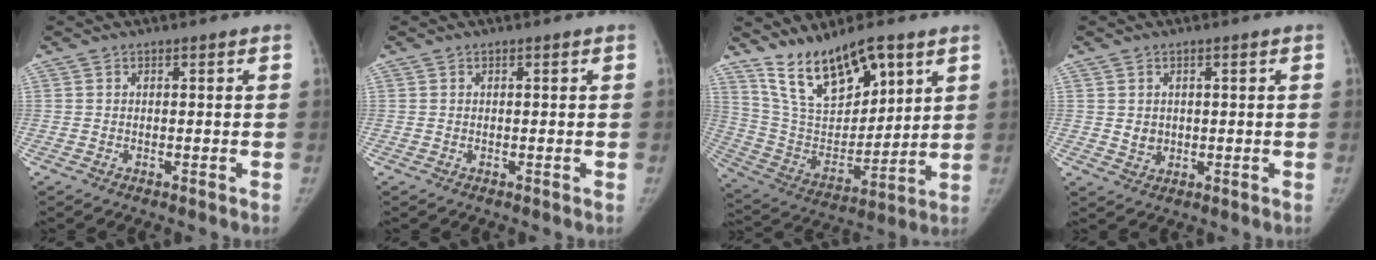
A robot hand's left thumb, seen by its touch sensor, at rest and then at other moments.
{"total": 0.0}
{"total": 17.8, "force": [11.4, 7.5, 11.4], "torque": [-0.157, -0.058, 0.224]}
{"total": 2.7, "force": [0.4, 2.4, 1.2], "torque": [-0.009, -0.003, 0.013]}